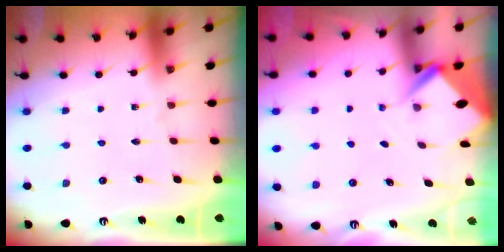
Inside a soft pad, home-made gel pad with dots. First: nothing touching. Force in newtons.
{"total": 2.8, "press": 2.8, "slide": 0.1}